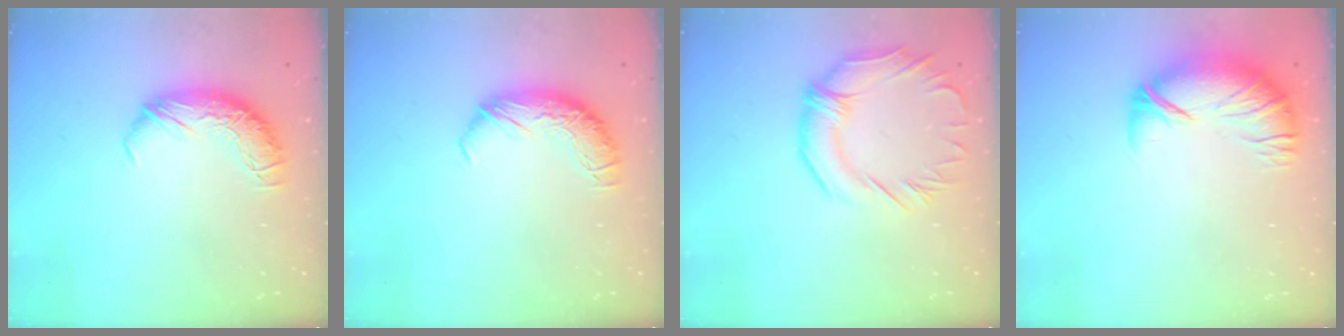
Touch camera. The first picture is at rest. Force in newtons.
{"total": 0.0}
{"total": 3.9, "press": 3.6, "slide": 1.7}
{"total": 2.8, "press": 1.6, "slide": 2.2}